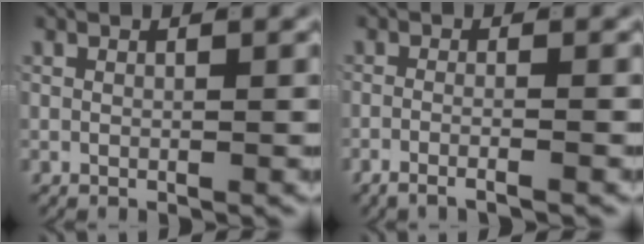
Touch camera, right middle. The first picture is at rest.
{"total": 2.7, "force": [-2.1, 0.0, 1.6], "torque": [-0.032, -0.002, -0.038]}